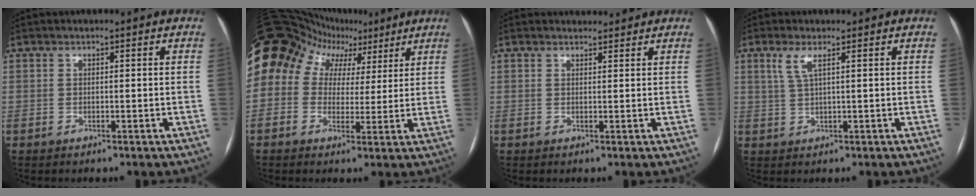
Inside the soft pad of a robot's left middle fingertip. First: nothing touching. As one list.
[{"total": 16.5, "force": [7.7, 12.5, 7.6], "torque": [-0.155, 0.083, 0.126]}, {"total": 2.9, "force": [2.8, 0.8, 0.3], "torque": [-0.005, 0.014, 0.037]}, {"total": 2.7, "force": [1.3, 0.1, 2.4], "torque": [-0.062, 0.006, 0.030]}]